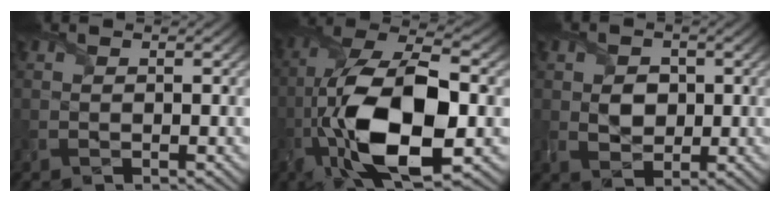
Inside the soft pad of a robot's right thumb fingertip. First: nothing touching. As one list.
[{"total": 16.2, "force": [-4.1, 7.1, 14.0], "torque": [-0.293, -0.007, -0.079]}, {"total": 3.4, "force": [0.2, 2.8, 2.0], "torque": [-0.047, -0.005, 0.000]}]